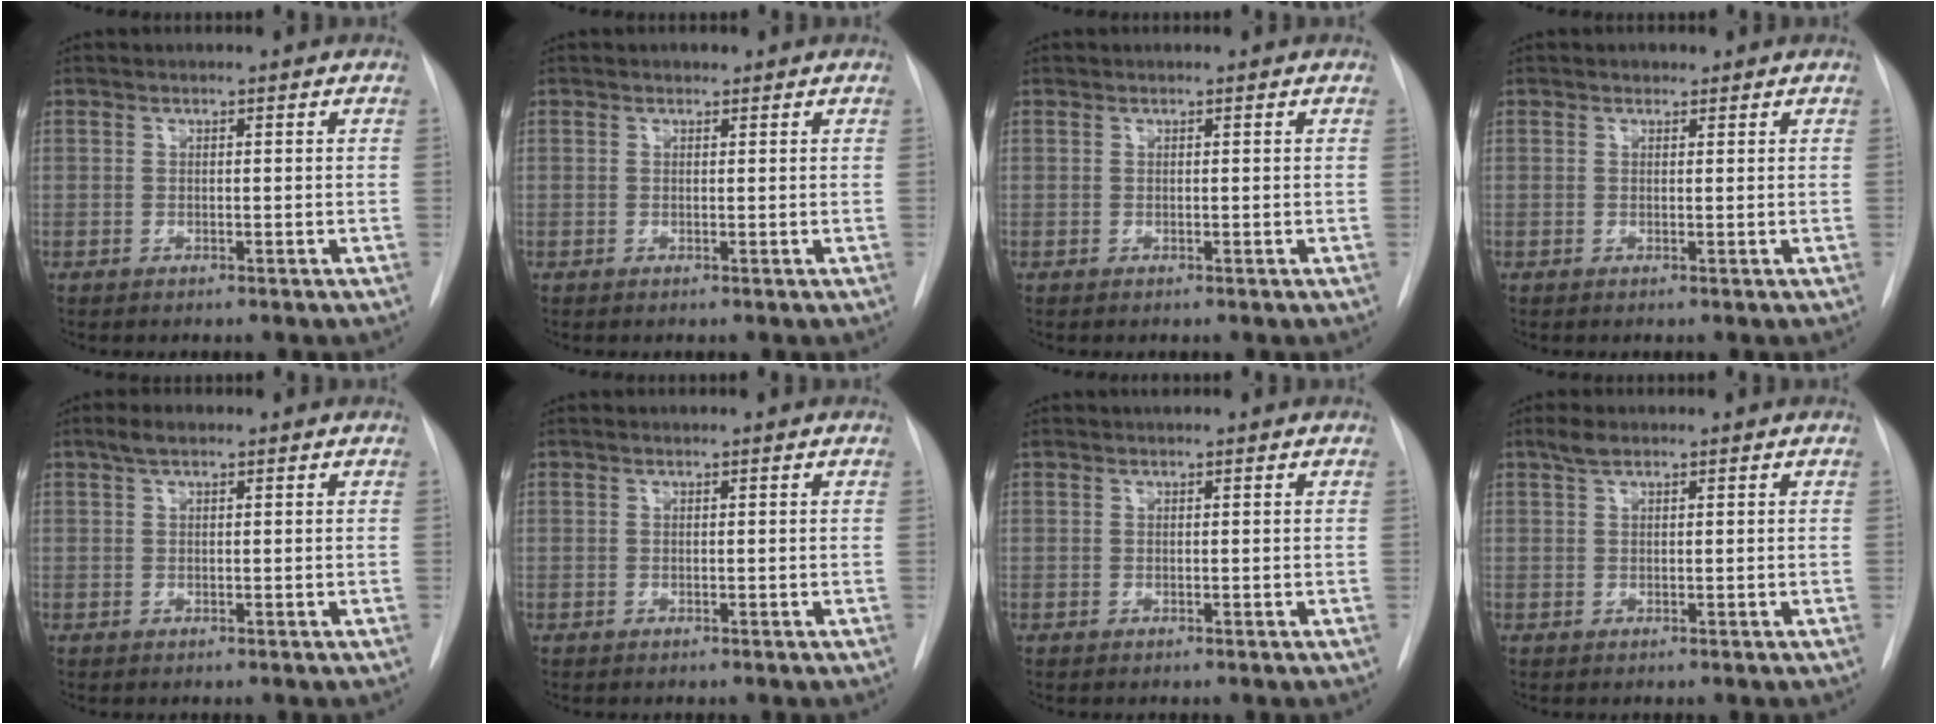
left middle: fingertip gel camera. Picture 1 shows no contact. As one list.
[{"total": 0.7, "force": [0.5, 0.5, 0.1], "torque": [-0.003, 0.002, 0.005]}, {"total": 0.0}, {"total": 1.0, "force": [0.7, 0.7, 0.2], "torque": [0.000, 0.001, 0.006]}, {"total": 2.1, "force": [1.4, 0.7, 1.4], "torque": [-0.028, 0.014, 0.025]}, {"total": 0.0}, {"total": 0.9, "force": [0.8, 0.2, 0.3], "torque": [-0.012, 0.020, 0.017]}, {"total": 1.9, "force": [1.4, 0.7, 1.1], "torque": [-0.025, 0.010, 0.028]}]